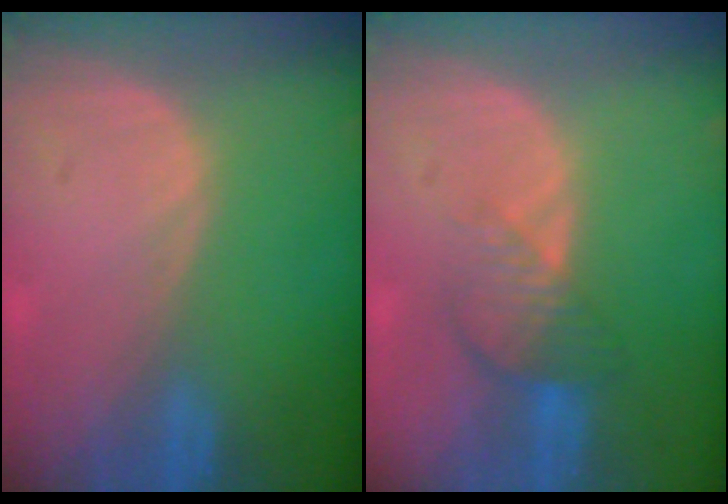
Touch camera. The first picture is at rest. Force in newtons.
{"total": 4.5, "press": 3.9, "slide": 2.3}